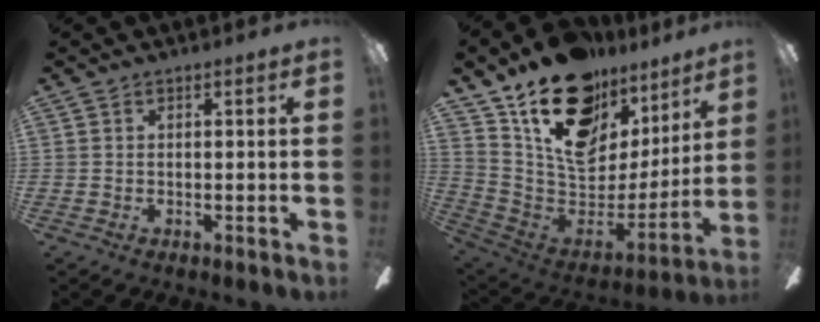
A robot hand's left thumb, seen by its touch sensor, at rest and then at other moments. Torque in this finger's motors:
{"motor_torque": [2.20, 2.21, 1.35, -1.42, 0.59]}